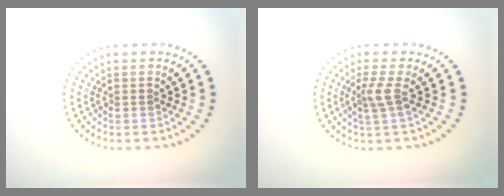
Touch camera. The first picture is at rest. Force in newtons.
{"total": 1.9, "press": 1.3, "slide": 1.4}